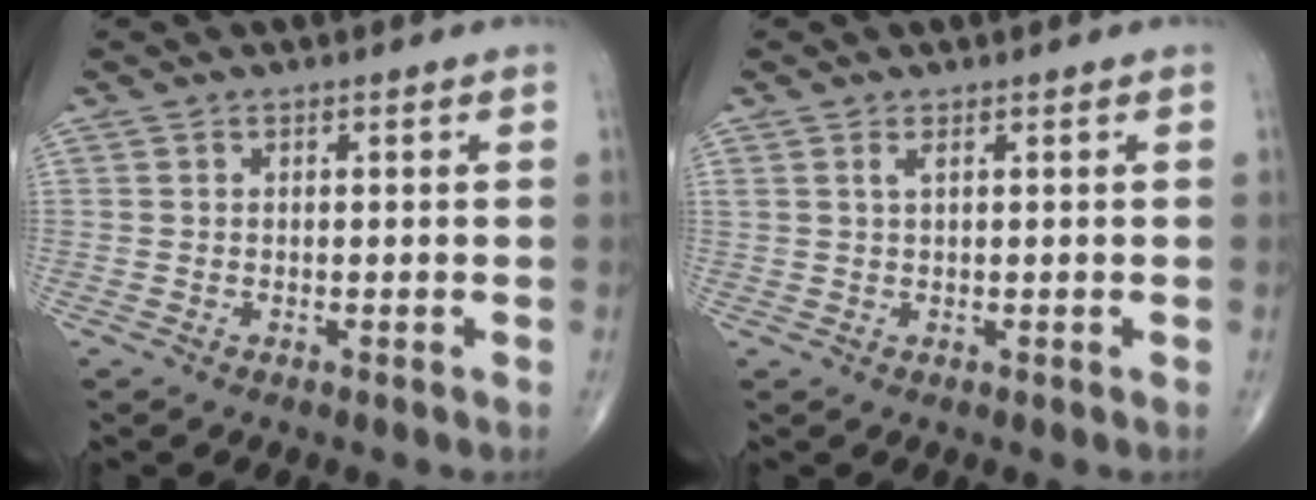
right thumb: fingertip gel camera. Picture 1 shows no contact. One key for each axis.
{"total": 1.0, "fx": 0.5, "fy": 0.2, "fz": 0.8, "tx": -0.021, "ty": 0.003, "tz": 0.012}